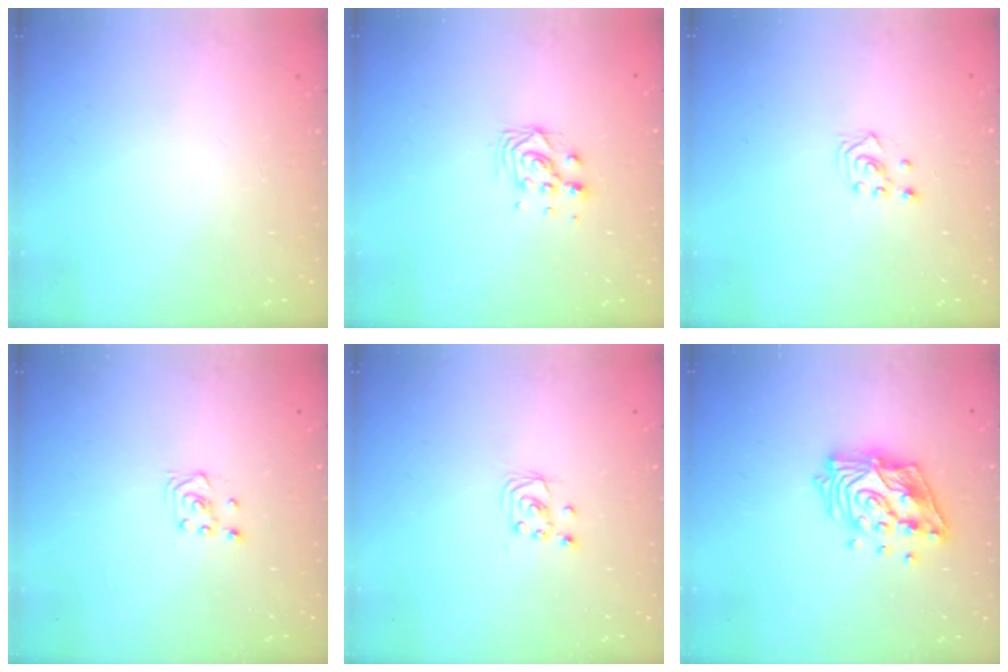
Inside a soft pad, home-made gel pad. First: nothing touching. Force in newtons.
{"total": 6.6, "press": 6.6, "slide": 0.4}
{"total": 2.6, "press": 2.4, "slide": 0.9}
{"total": 3.1, "press": 3.0, "slide": 0.8}
{"total": 2.4, "press": 2.4, "slide": 0.2}
{"total": 14.7, "press": 14.6, "slide": 1.9}